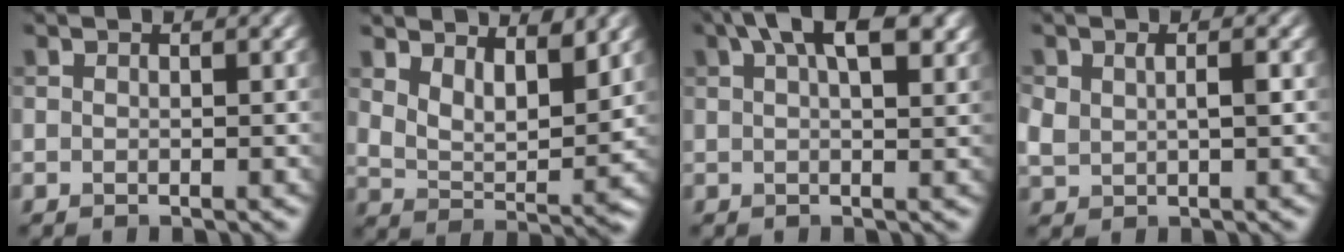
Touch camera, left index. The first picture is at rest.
{"total": 4.8, "force": [3.0, 2.1, 3.1], "torque": [-0.056, -0.015, 0.052]}
{"total": 7.5, "force": [3.6, 2.8, 5.9], "torque": [-0.082, 0.020, 0.050]}
{"total": 2.3, "force": [0.4, 1.3, 1.8], "torque": [-0.042, -0.002, 0.014]}